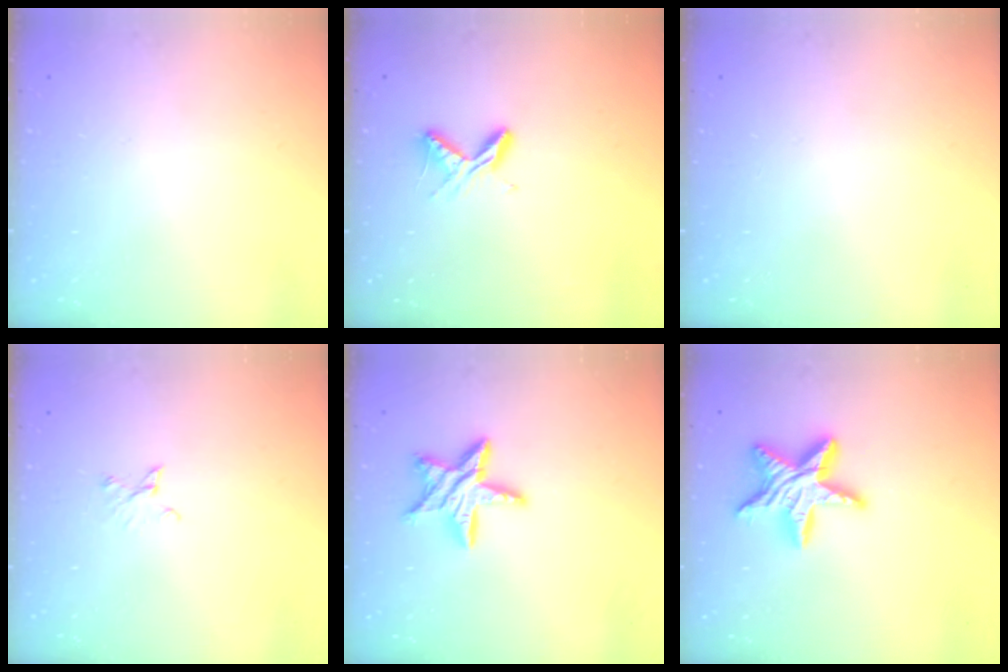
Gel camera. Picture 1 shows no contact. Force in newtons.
{"total": 6.5, "press": 6.4, "slide": 0.7}
{"total": 0.0}
{"total": 2.1, "press": 2.1, "slide": 0.3}
{"total": 13.2, "press": 13.2, "slide": 0.9}
{"total": 14.0, "press": 13.9, "slide": 0.7}